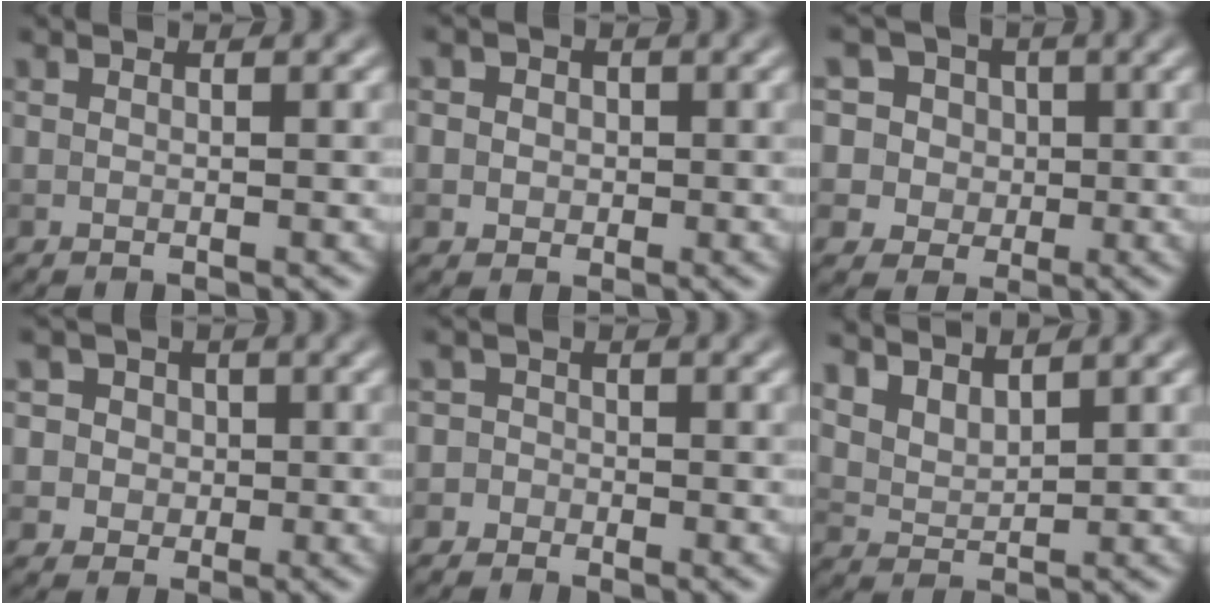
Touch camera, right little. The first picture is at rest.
{"total": 3.6, "force": [1.1, 3.1, 1.5], "torque": [-0.011, 0.016, -0.003]}
{"total": 8.4, "force": [3.4, 7.1, 3.1], "torque": [-0.056, 0.024, 0.033]}
{"total": 6.3, "force": [2.2, 5.5, 2.1], "torque": [-0.035, 0.027, 0.014]}
{"total": 3.0, "force": [-1.1, 2.8, 0.2], "torque": [0.033, 0.013, -0.049]}
{"total": 4.0, "force": [3.2, 1.6, 1.8], "torque": [-0.043, 0.004, 0.061]}